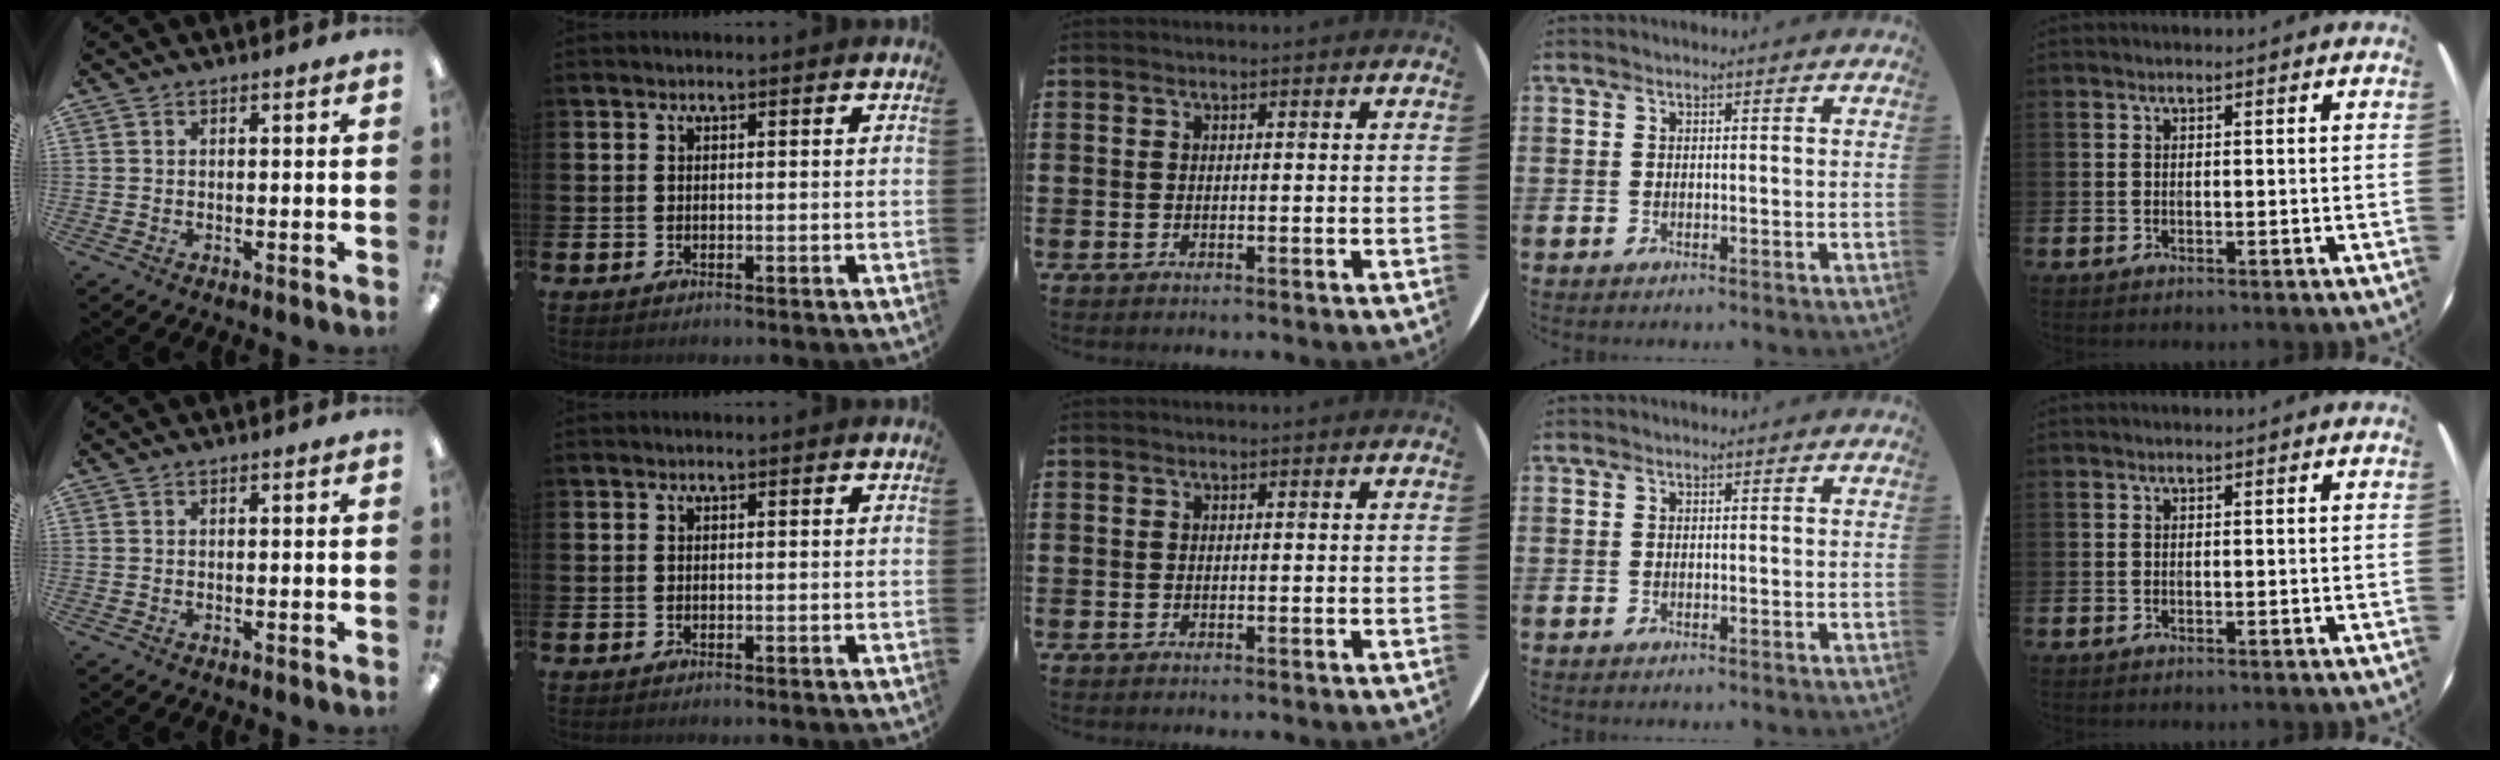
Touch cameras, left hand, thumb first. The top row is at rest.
{}